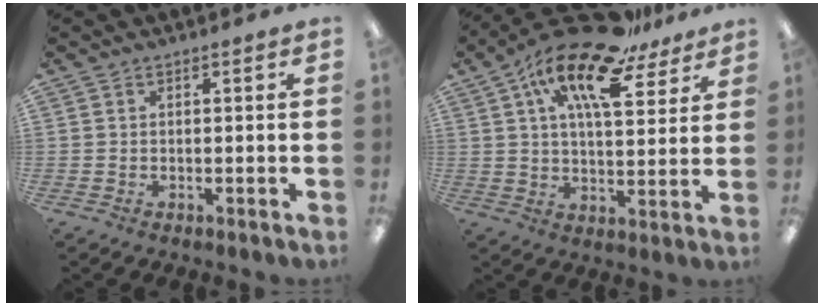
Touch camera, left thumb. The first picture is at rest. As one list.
[{"total": 17.2, "force": [11.0, 6.5, 11.6], "torque": [-0.203, -0.056, 0.185]}]